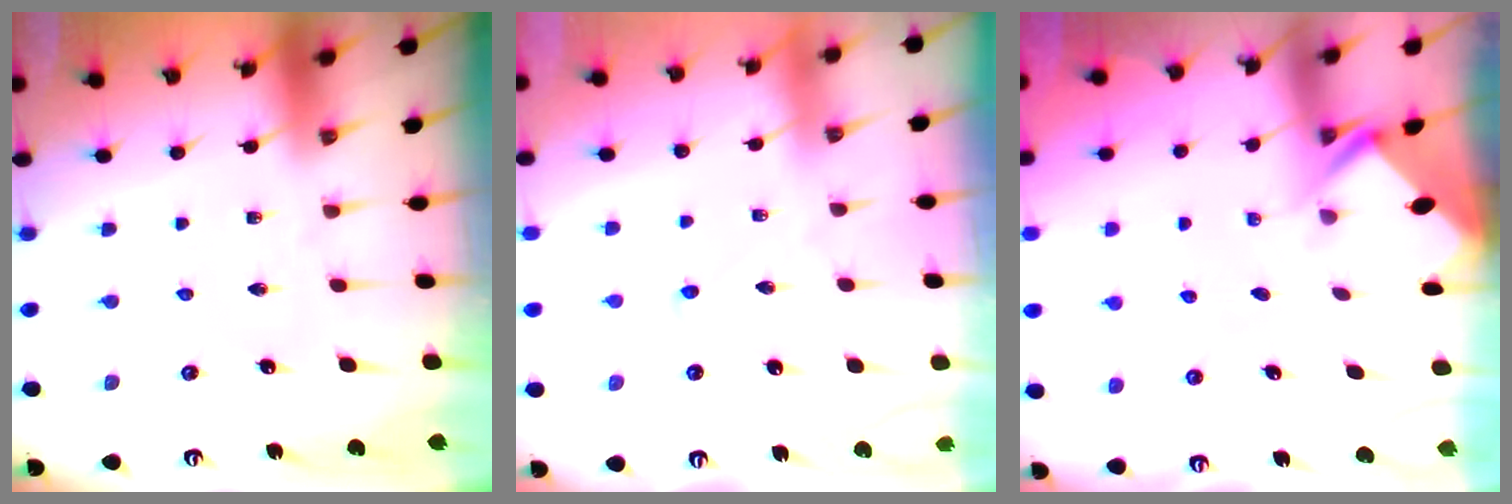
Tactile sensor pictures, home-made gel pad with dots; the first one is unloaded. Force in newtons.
{"total": 3.6, "press": 3.6, "slide": 0.3}
{"total": 2.0, "press": 2.0, "slide": 0.2}